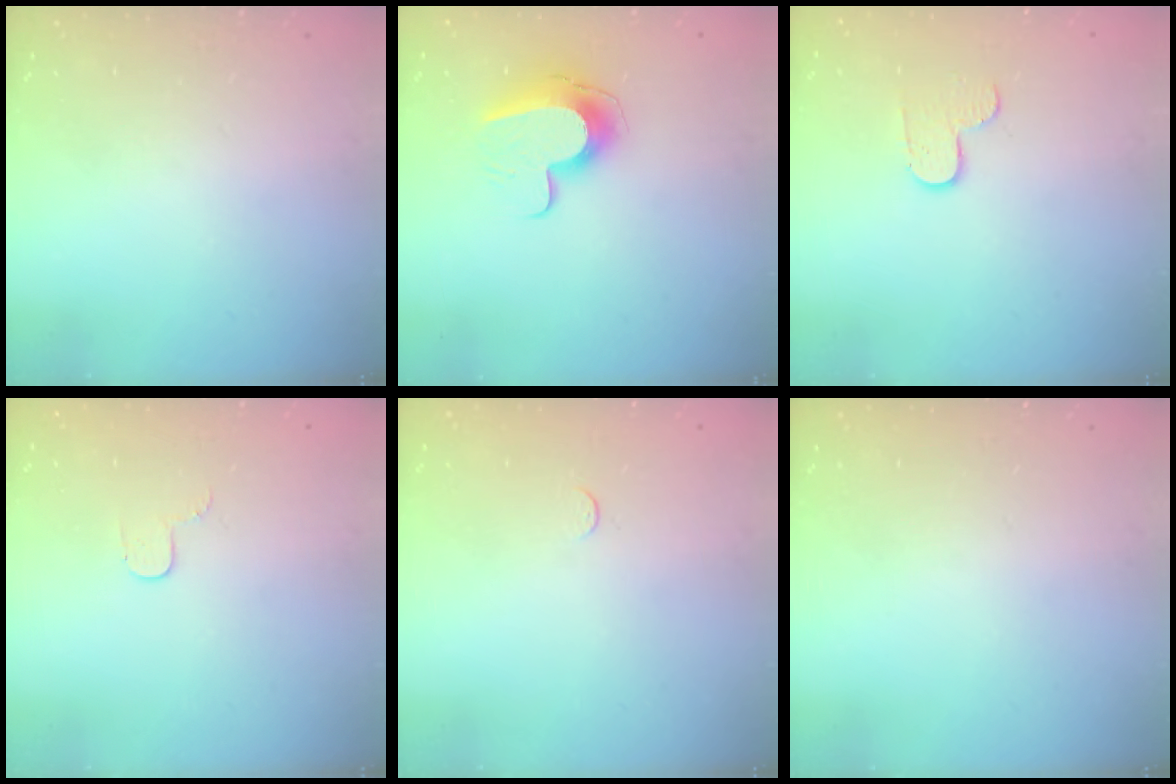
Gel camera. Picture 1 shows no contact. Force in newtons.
{"total": 11.4, "press": 11.4, "slide": 0.6}
{"total": 7.5, "press": 7.4, "slide": 0.6}
{"total": 3.1, "press": 3.1, "slide": 0.4}
{"total": 2.4, "press": 2.4, "slide": 0.3}
{"total": 0.0}